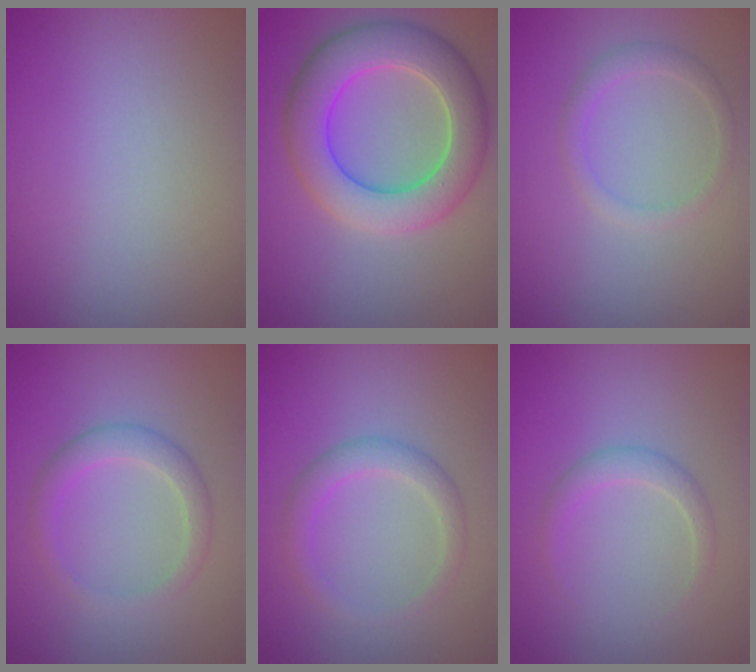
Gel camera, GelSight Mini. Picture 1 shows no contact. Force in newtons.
{"total": 7.9, "press": 7.9, "slide": 0.4}
{"total": 1.6, "press": 1.6, "slide": 0.1}
{"total": 2.6, "press": 2.6, "slide": 0.2}
{"total": 2.4, "press": 2.4, "slide": 0.1}
{"total": 1.6, "press": 1.6, "slide": 0.1}